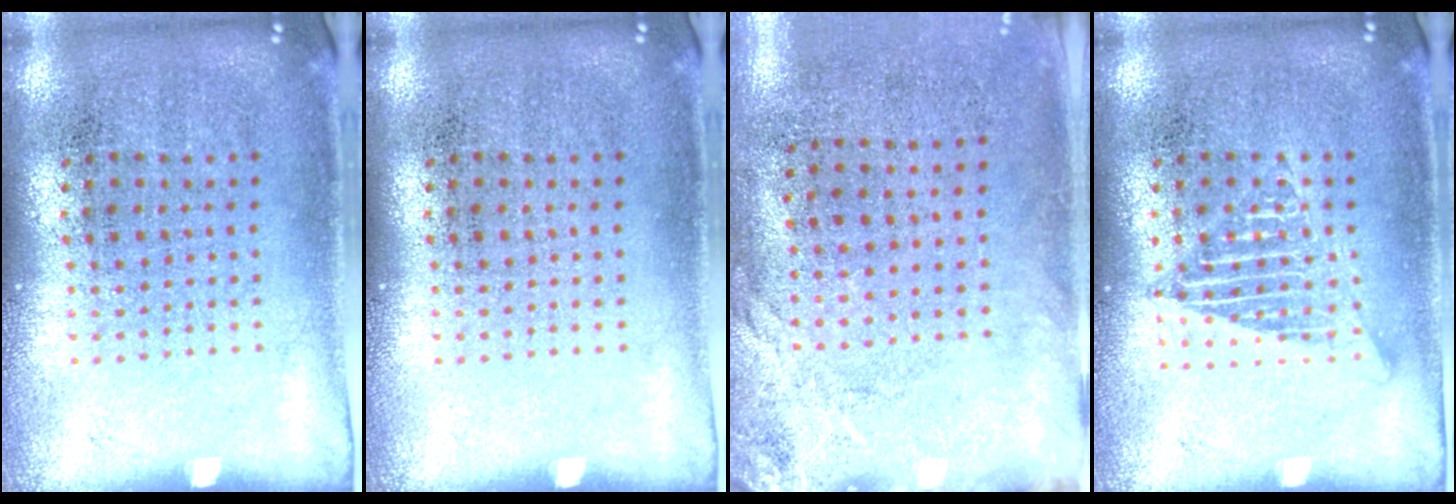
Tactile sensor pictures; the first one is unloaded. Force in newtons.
{"total": 0.0}
{"total": 2.6, "press": 2.1, "slide": 1.6}
{"total": 2.2, "press": 2.2, "slide": 0.2}